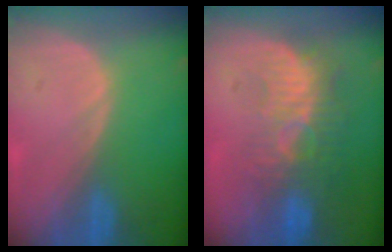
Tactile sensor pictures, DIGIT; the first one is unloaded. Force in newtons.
{"total": 9.0, "press": 8.2, "slide": 3.7}